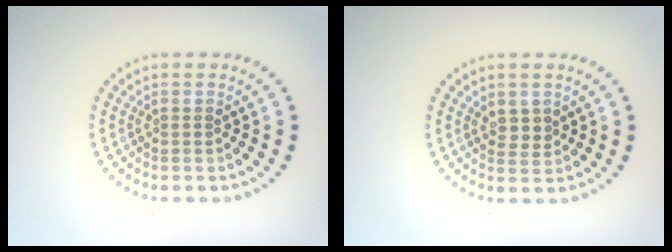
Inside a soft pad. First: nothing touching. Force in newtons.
{"total": 1.5, "press": 1.3, "slide": 0.8}